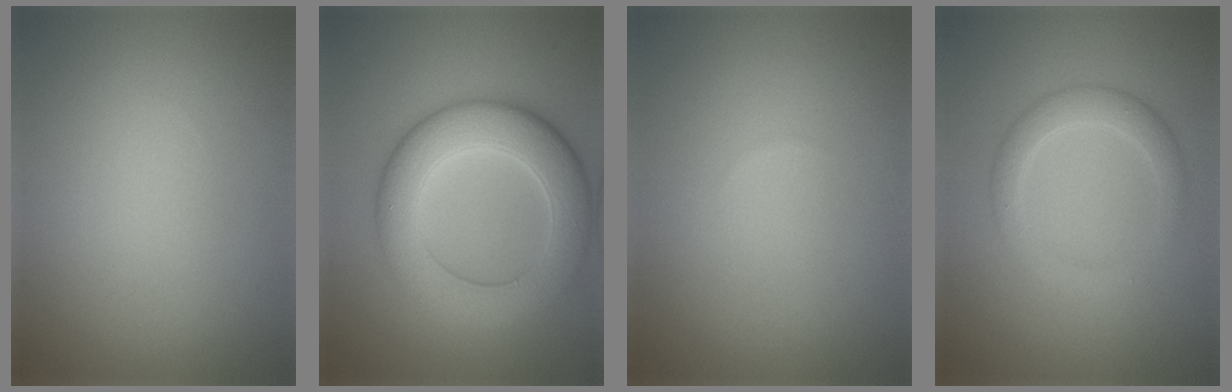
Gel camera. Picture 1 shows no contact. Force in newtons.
{"total": 8.2, "press": 8.2, "slide": 0.2}
{"total": 0.0}
{"total": 2.9, "press": 2.9, "slide": 0.1}